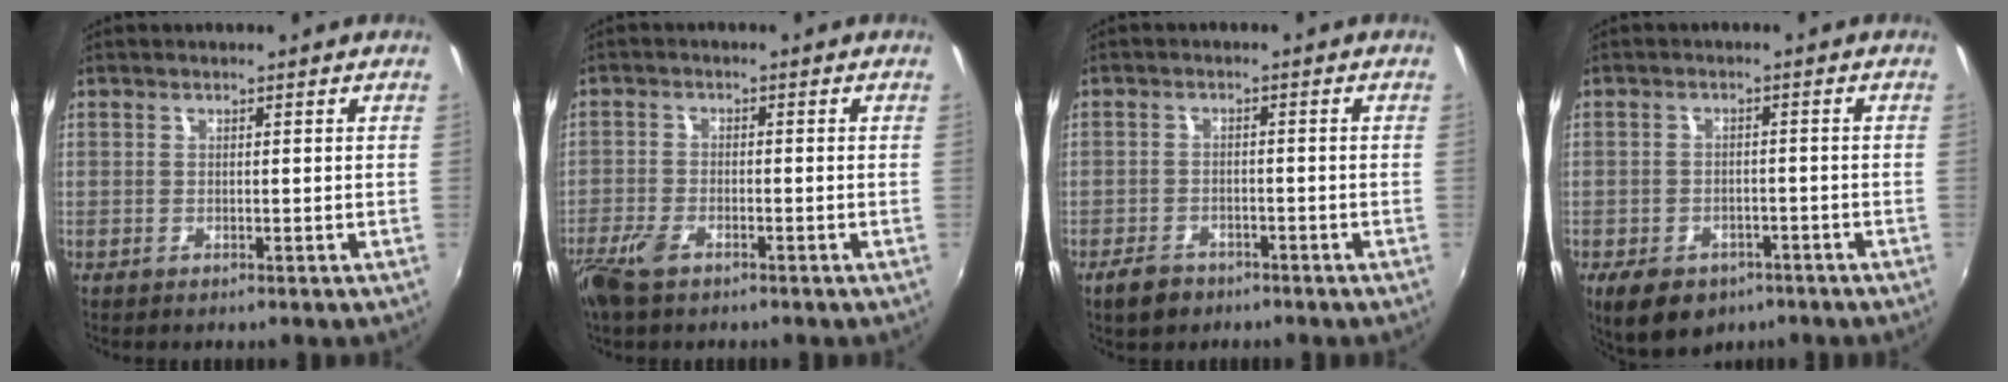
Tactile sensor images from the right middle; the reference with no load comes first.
{"total": 5.7, "force": [-3.9, 2.2, 3.4], "torque": [-0.094, -0.010, -0.079]}
{"total": 4.6, "force": [-3.3, 2.6, 1.8], "torque": [-0.051, 0.002, -0.051]}
{"total": 9.1, "force": [-5.6, 5.7, 4.4], "torque": [-0.098, -0.009, -0.077]}